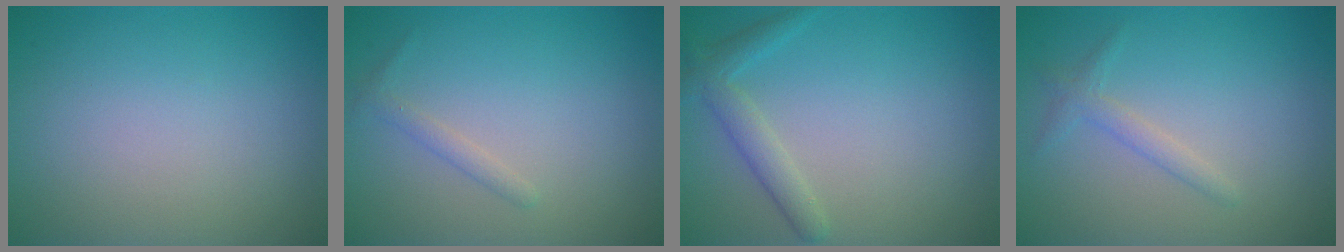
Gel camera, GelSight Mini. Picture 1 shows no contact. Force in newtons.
{"total": 1.1, "press": 1.1, "slide": 0.1}
{"total": 2.3, "press": 2.3, "slide": 0.1}
{"total": 1.4, "press": 1.4, "slide": 0.1}